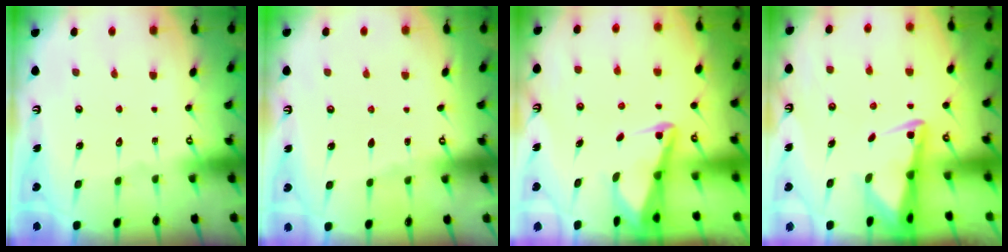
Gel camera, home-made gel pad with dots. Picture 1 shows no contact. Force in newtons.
{"total": 2.1, "press": 2.1, "slide": 0.3}
{"total": 2.8, "press": 2.7, "slide": 0.7}
{"total": 2.8, "press": 2.7, "slide": 0.6}